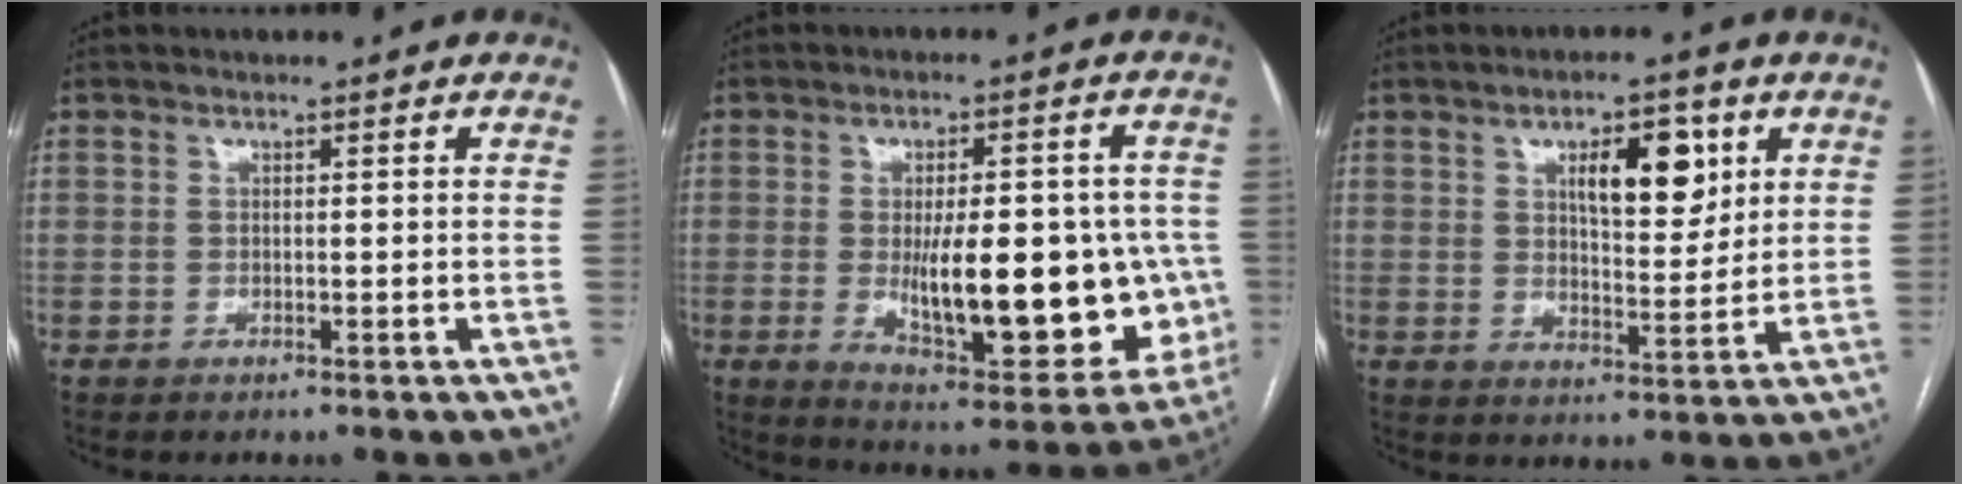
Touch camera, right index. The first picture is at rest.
{"total": 21.7, "force": [-2.5, 7.5, 20.2], "torque": [-0.241, 0.000, -0.007]}
{"total": 9.1, "force": [3.7, 3.4, 7.6], "torque": [-0.115, 0.003, 0.060]}